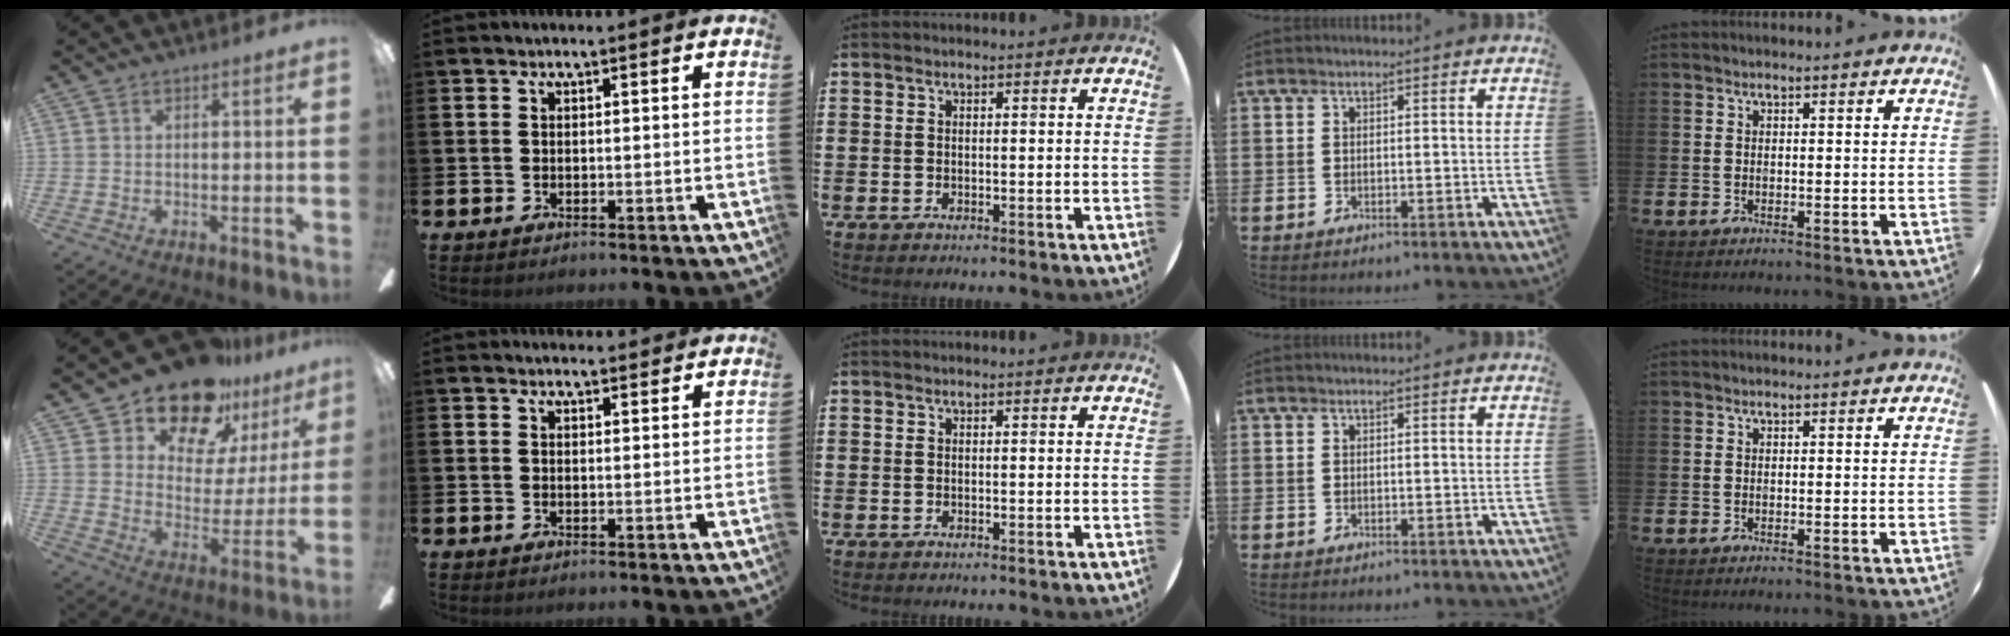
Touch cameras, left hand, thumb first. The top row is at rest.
{"thumb": {"total": 17.7, "force": [14.5, 8.0, 6.1], "torque": [-0.115, -0.103, 0.258]}, "index": {"total": 1.7, "force": [1.7, 0.4, -0.1], "torque": [0.008, -0.008, 0.029]}}